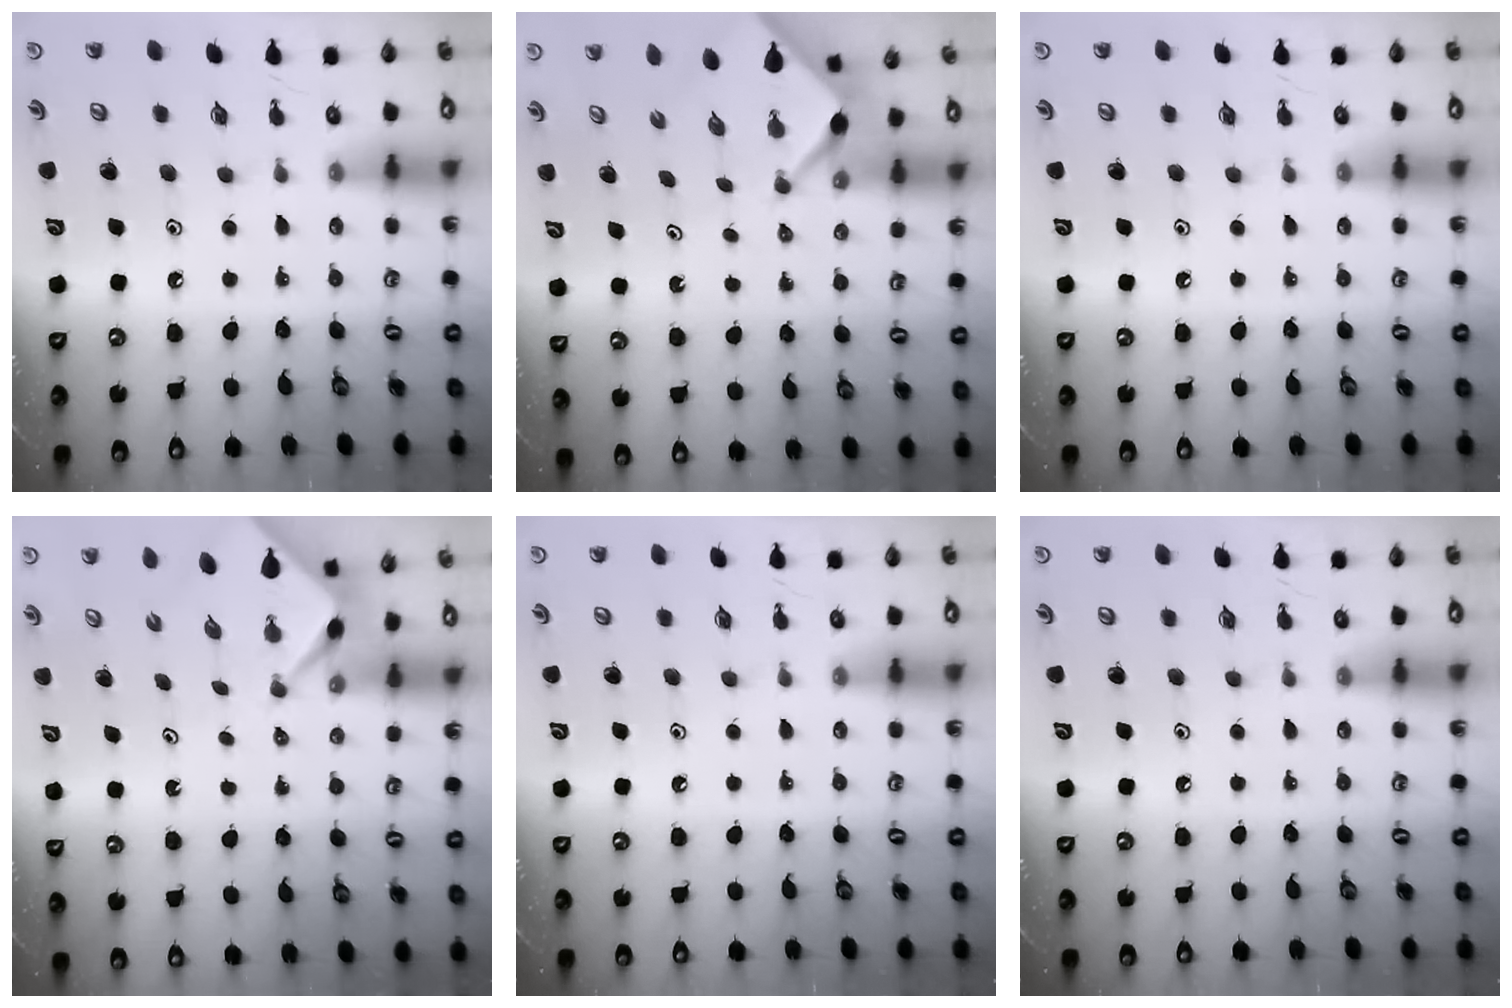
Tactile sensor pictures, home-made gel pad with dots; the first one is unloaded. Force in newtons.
{"total": 2.3, "press": 2.2, "slide": 0.3}
{"total": 0.0}
{"total": 2.3, "press": 2.3, "slide": 0.4}
{"total": 0.0}
{"total": 0.0}